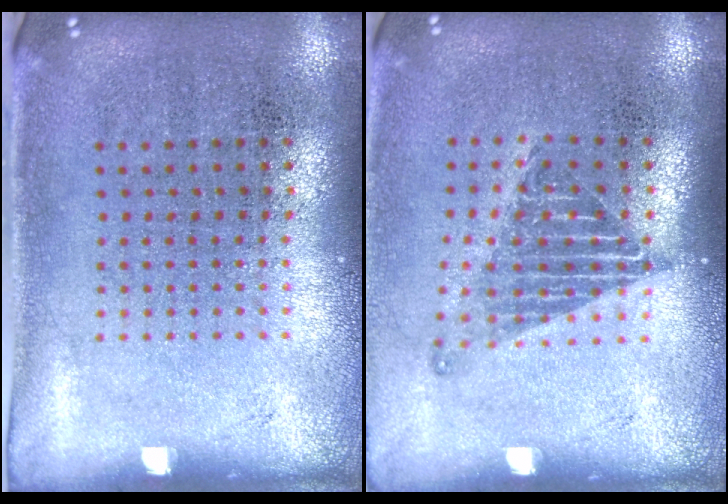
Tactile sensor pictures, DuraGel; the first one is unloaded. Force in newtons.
{"total": 1.3, "press": 1.0, "slide": 0.8}